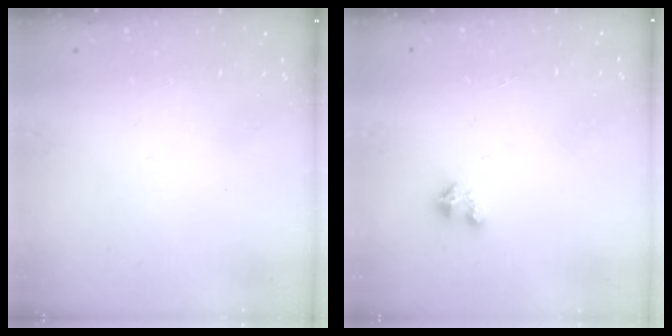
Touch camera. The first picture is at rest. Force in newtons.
{"total": 1.4, "press": 1.4, "slide": 0.2}